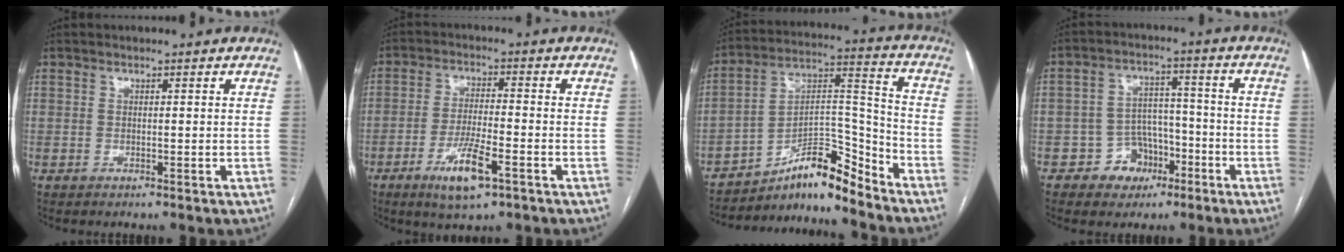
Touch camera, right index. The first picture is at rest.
{"total": 7.2, "force": [-3.8, 1.3, 6.0], "torque": [-0.115, -0.011, -0.062]}
{"total": 11.6, "force": [-10.3, 1.7, 5.0], "torque": [-0.079, 0.045, -0.175]}
{"total": 6.9, "force": [-3.6, 5.7, 1.8], "torque": [-0.020, 0.022, -0.048]}